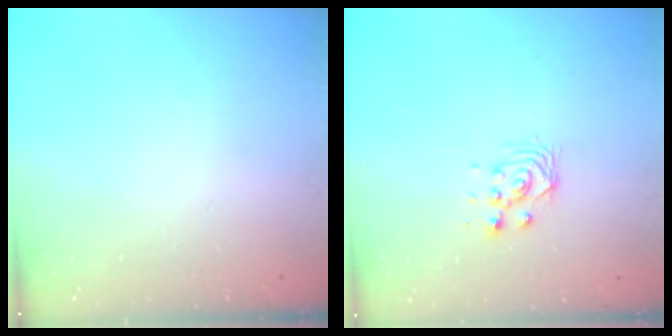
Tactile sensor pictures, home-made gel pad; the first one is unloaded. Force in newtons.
{"total": 2.9, "press": 2.8, "slide": 0.8}